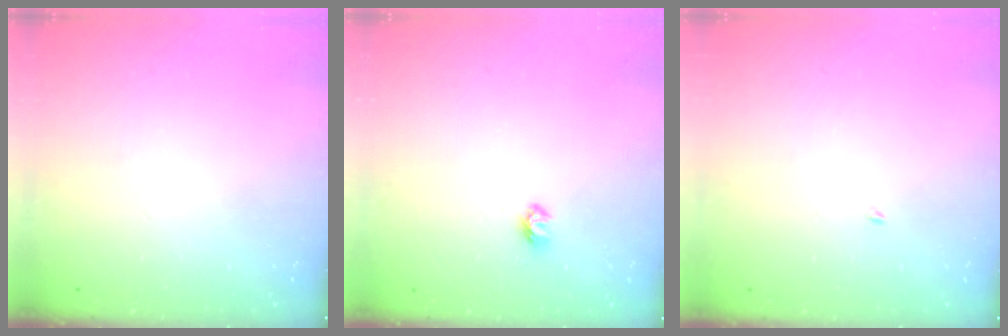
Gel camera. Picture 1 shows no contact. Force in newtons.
{"total": 4.6, "press": 4.6, "slide": 0.5}
{"total": 1.9, "press": 1.9, "slide": 0.2}